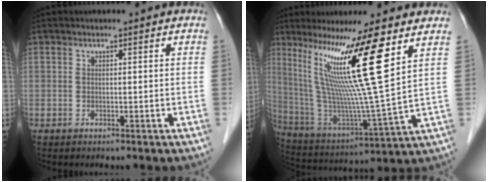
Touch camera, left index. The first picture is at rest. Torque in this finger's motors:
{"motor_torque": [2.14, 0.00, 1.05, 0.21]}